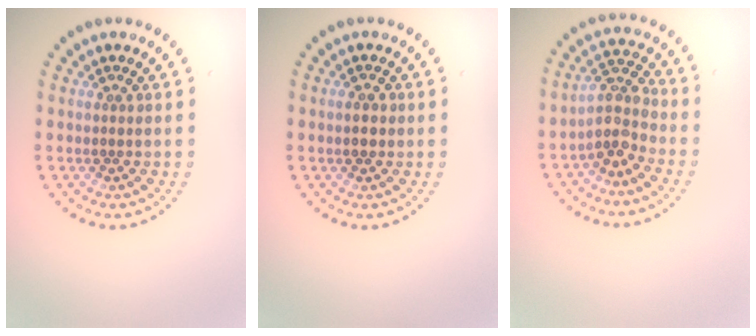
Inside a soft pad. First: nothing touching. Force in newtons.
{"total": 2.0, "press": 2.0, "slide": 0.2}
{"total": 3.5, "press": 2.7, "slide": 2.2}